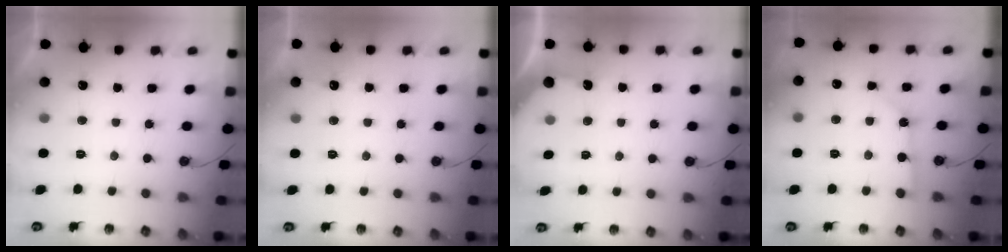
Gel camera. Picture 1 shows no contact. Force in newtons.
{"total": 3.9, "press": 3.8, "slide": 0.5}
{"total": 3.0, "press": 2.9, "slide": 0.4}
{"total": 4.1, "press": 4.0, "slide": 0.4}